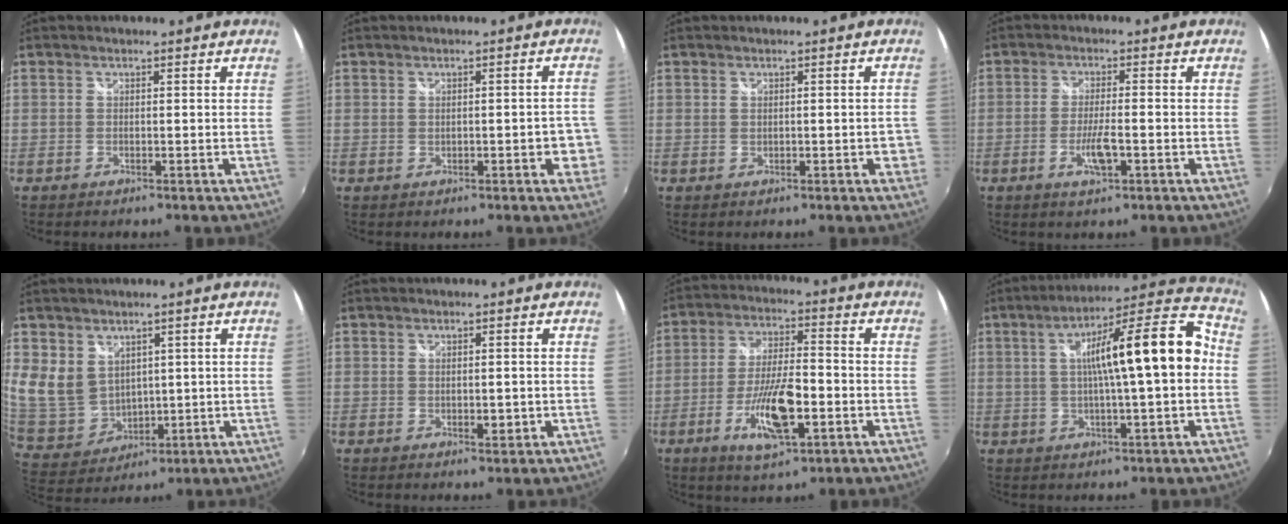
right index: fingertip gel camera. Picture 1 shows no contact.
{"total": 3.5, "force": [-1.0, 1.7, 2.9], "torque": [-0.033, 0.003, -0.010]}
{"total": 2.1, "force": [-0.6, 1.2, 1.6], "torque": [-0.015, 0.004, -0.004]}
{"total": 4.9, "force": [-1.9, 1.0, 4.4], "torque": [-0.089, -0.007, -0.035]}
{"total": 11.2, "force": [4.7, 8.8, 5.0], "torque": [-0.112, 0.003, 0.119]}
{"total": 1.9, "force": [-0.2, 0.9, 1.7], "torque": [-0.024, -0.004, 0.000]}
{"total": 12.3, "force": [-4.5, 3.7, 10.9], "torque": [-0.217, -0.011, -0.079]}
{"total": 17.1, "force": [1.3, 2.8, 16.8], "torque": [-0.243, 0.034, 0.022]}